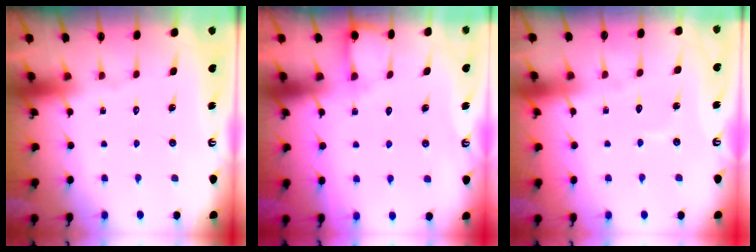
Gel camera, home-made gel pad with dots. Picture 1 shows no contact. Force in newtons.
{"total": 5.8, "press": 5.8, "slide": 0.5}
{"total": 3.7, "press": 3.7, "slide": 0.3}